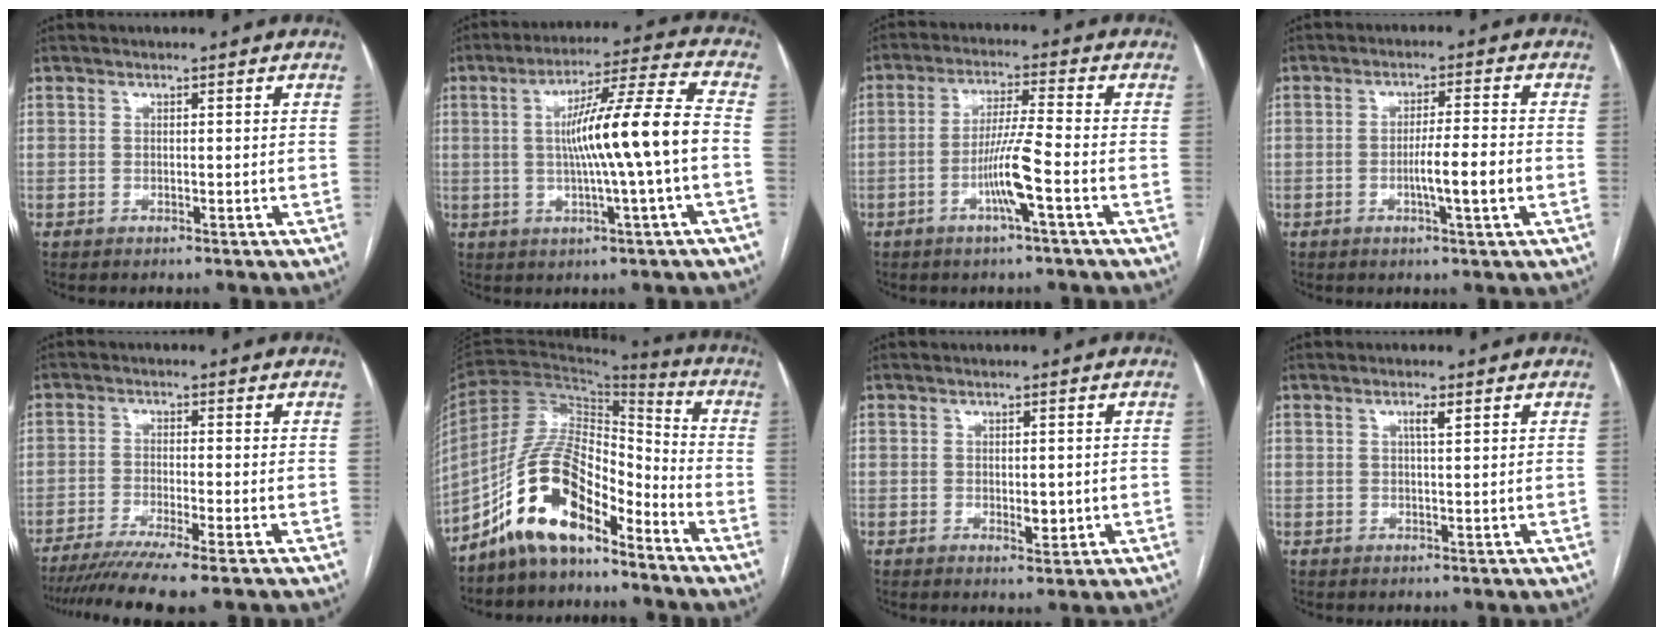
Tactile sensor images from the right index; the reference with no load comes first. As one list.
[{"total": 13.3, "force": [-0.7, -0.9, 13.3], "torque": [-0.217, 0.013, -0.012]}, {"total": 7.3, "force": [-2.7, -0.7, 6.7], "torque": [-0.132, -0.002, -0.053]}, {"total": 5.9, "force": [-1.6, 0.0, 5.7], "torque": [-0.094, -0.002, -0.025]}, {"total": 9.9, "force": [-7.8, -1.0, 6.0], "torque": [-0.083, -0.021, -0.122]}, {"total": 12.9, "force": [-8.9, 4.9, 7.9], "torque": [-0.166, 0.032, -0.167]}, {"total": 2.5, "force": [-0.2, 1.2, 2.2], "torque": [-0.033, -0.003, 0.002]}, {"total": 1.7, "force": [0.8, 0.1, 1.5], "torque": [-0.027, 0.000, 0.013]}]